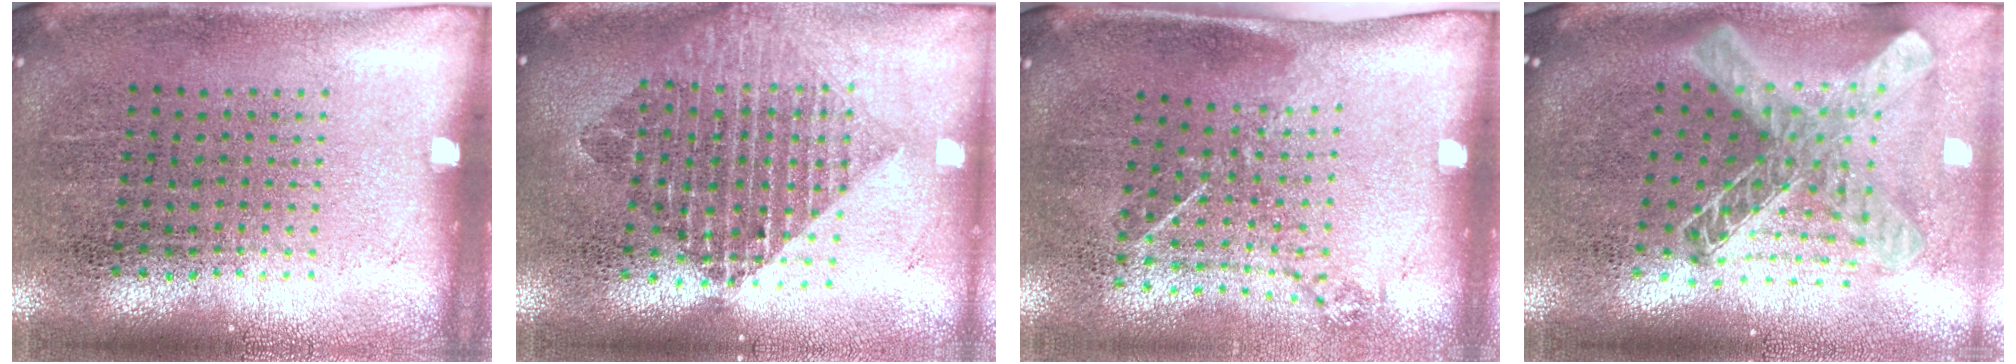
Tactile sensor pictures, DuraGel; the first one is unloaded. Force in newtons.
{"total": 2.1, "press": 1.7, "slide": 1.3}
{"total": 1.2, "press": 0.8, "slide": 0.8}
{"total": 2.1, "press": 1.6, "slide": 1.3}